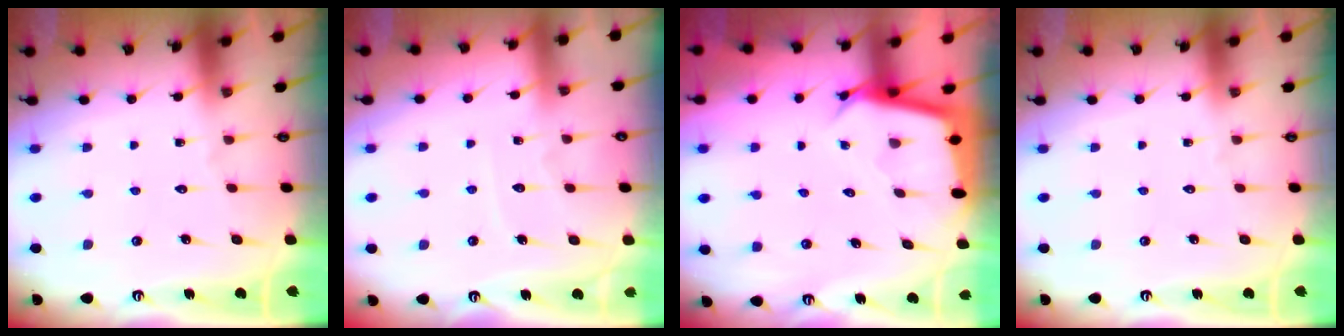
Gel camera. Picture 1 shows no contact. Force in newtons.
{"total": 4.9, "press": 4.9, "slide": 0.3}
{"total": 2.8, "press": 2.8, "slide": 0.0}
{"total": 0.0}